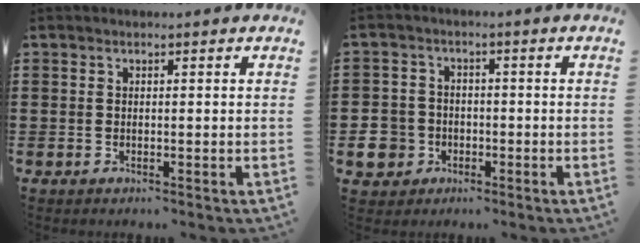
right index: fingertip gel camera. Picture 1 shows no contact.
{"total": 5.5, "force": [-2.2, 4.8, 1.8], "torque": [-0.077, 0.001, -0.048]}